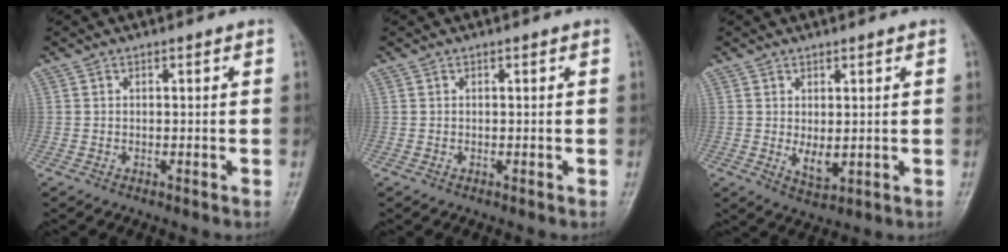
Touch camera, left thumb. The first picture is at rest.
{"total": 0.0}
{"total": 4.0, "force": [0.4, 1.9, 3.5], "torque": [-0.052, -0.013, 0.016]}